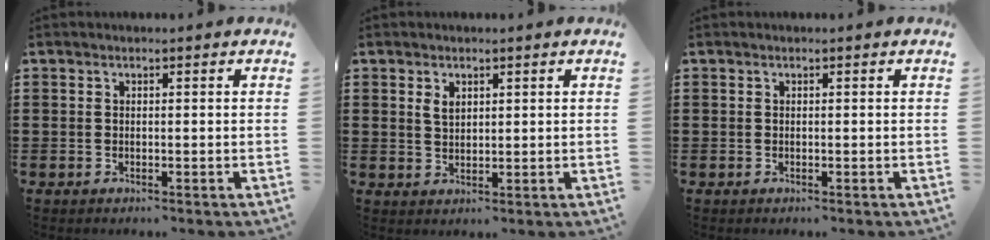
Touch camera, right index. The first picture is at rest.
{"total": 2.1, "force": [1.0, 1.2, 1.3], "torque": [-0.029, 0.004, 0.019]}
{"total": 0.0}